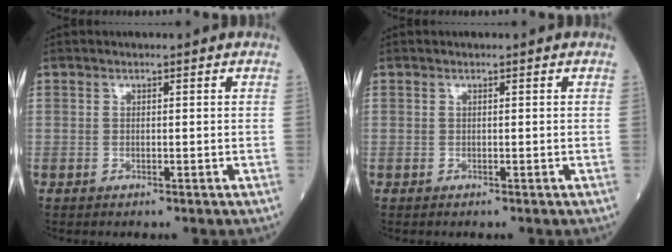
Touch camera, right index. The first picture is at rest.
{"total": 0.0}